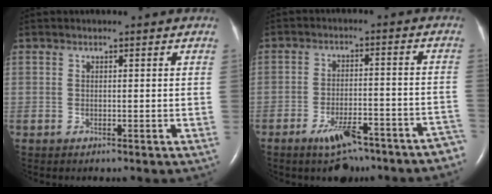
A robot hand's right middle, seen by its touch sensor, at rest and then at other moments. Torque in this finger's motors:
{"motor_torque": [0.15, -0.14, 0.12, 0.06]}